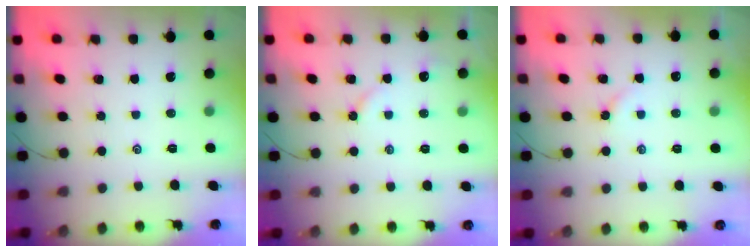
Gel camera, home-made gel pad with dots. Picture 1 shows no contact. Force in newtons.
{"total": 4.0, "press": 4.0, "slide": 0.5}
{"total": 2.3, "press": 2.3, "slide": 0.5}